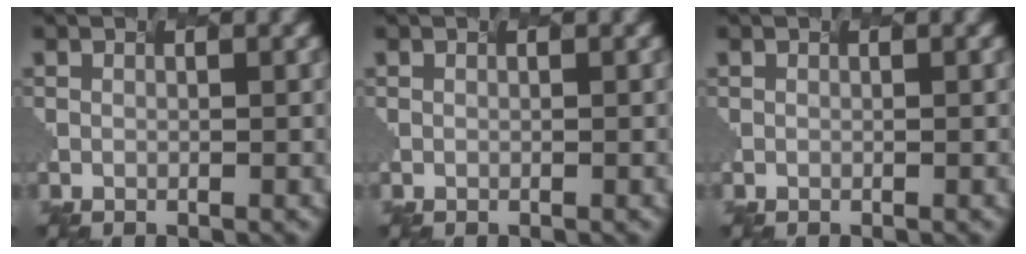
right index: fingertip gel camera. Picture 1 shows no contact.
{"total": 0.0}
{"total": 0.0}